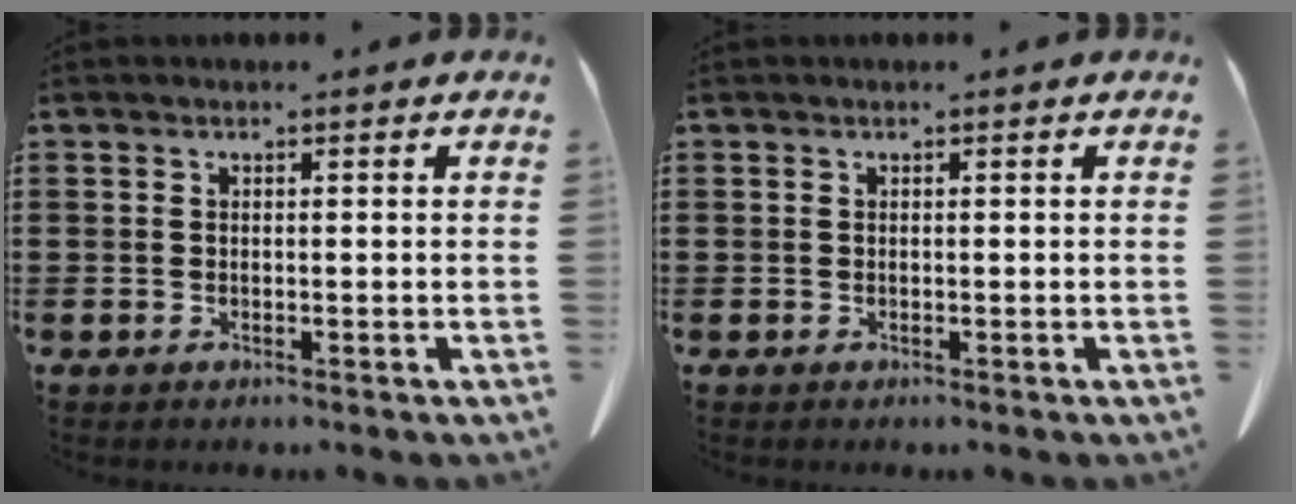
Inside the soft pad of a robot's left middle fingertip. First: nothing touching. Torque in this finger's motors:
{"motor_torque": [0.00, 0.00, -0.02, 0.01]}